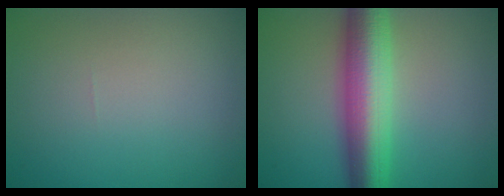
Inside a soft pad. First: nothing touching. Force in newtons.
{"total": 8.7, "press": 8.7, "slide": 0.2}